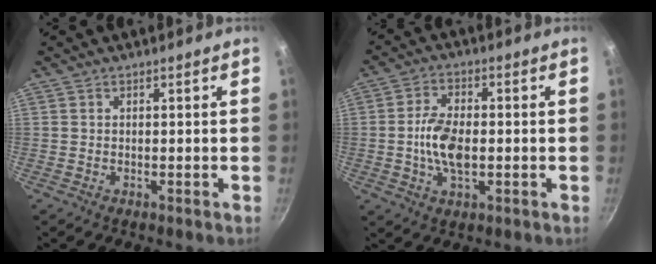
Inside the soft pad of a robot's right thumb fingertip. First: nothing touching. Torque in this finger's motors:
{"motor_torque": [1.83, 0.99, 0.97, -0.86, 0.07]}